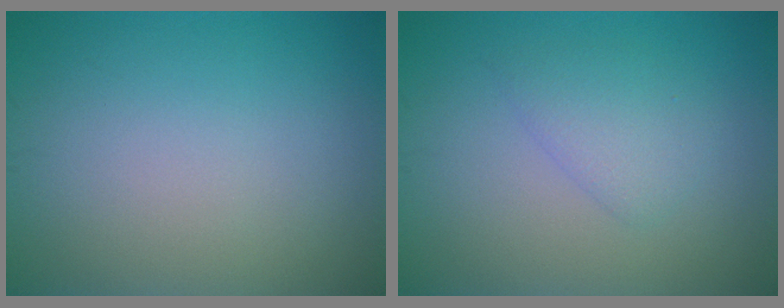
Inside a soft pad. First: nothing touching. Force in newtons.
{"total": 2.2, "press": 2.2, "slide": 0.2}